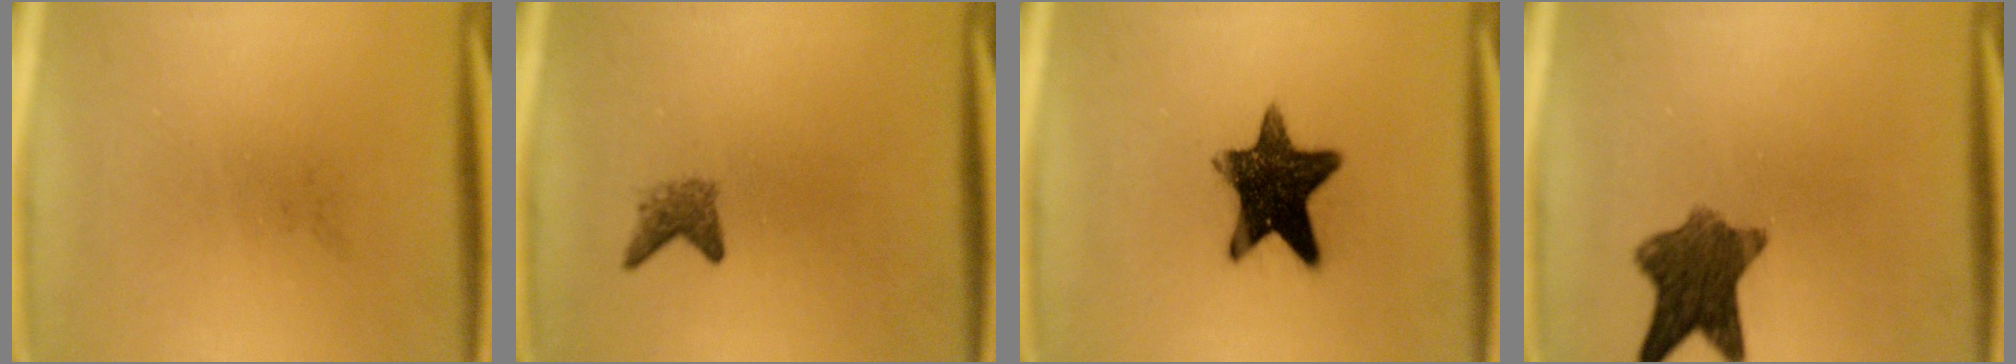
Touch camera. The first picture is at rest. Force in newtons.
{"total": 2.0}
{"total": 13.3}
{"total": 8.5}